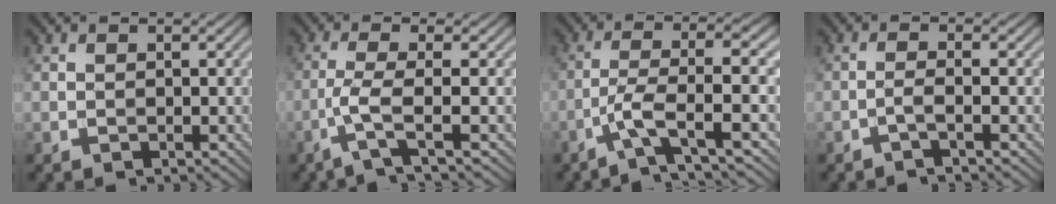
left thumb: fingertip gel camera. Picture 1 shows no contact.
{"total": 4.0, "force": [-1.6, 0.3, 3.6], "torque": [-0.068, 0.008, -0.055]}
{"total": 6.3, "force": [-2.8, 0.9, 5.6], "torque": [-0.102, 0.009, -0.070]}
{"total": 1.9, "force": [-1.0, 0.1, 1.6], "torque": [-0.026, 0.011, -0.030]}